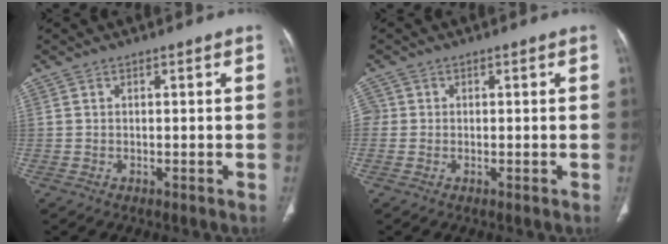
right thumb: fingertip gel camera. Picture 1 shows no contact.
{"total": 1.9, "force": [0.1, 1.9, 0.6], "torque": [0.000, 0.006, 0.000]}